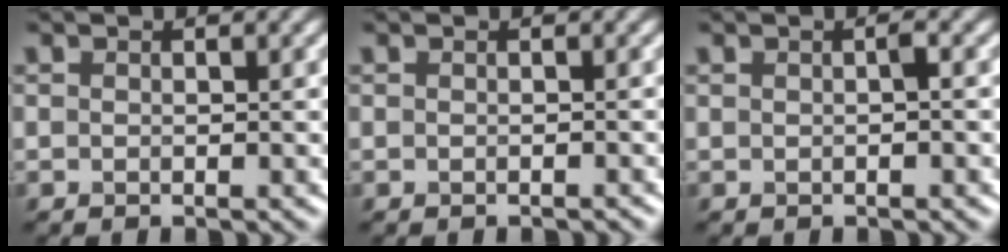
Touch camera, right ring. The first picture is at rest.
{"total": 0.5, "force": [-0.5, 0.1, 0.2], "torque": [-0.001, 0.001, -0.007]}
{"total": 0.6, "force": [-0.1, 0.1, 0.6], "torque": [-0.010, 0.002, -0.001]}